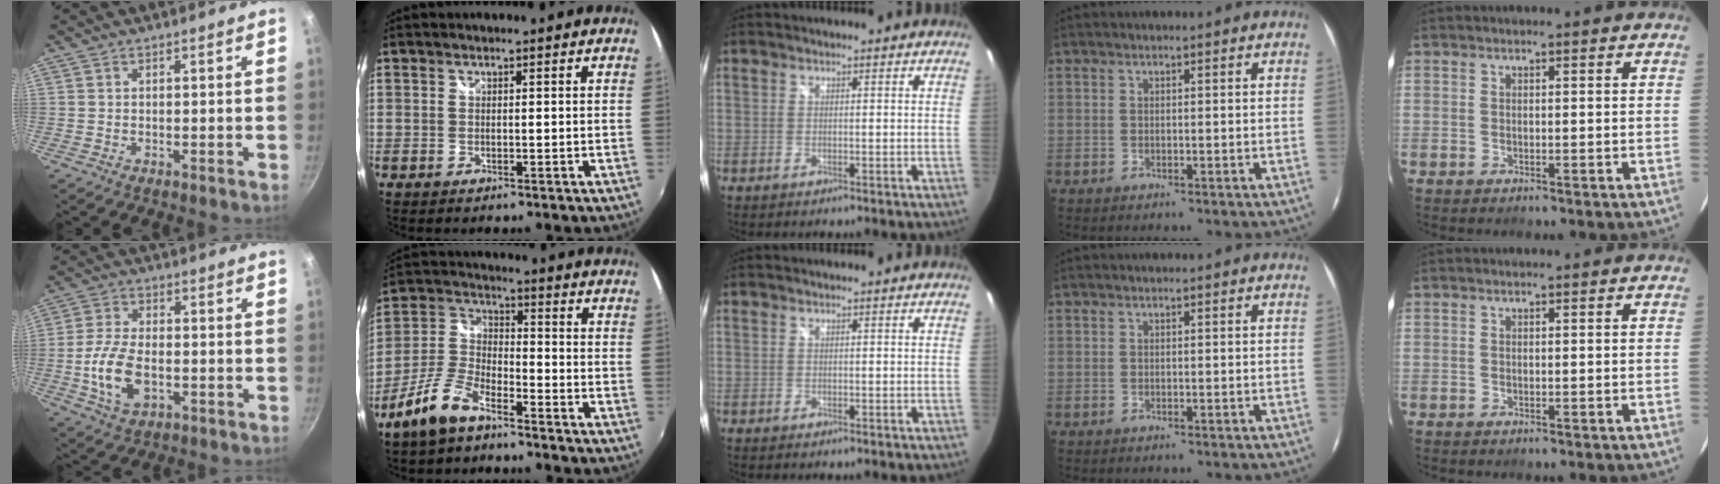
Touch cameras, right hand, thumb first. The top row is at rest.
{"thumb": {"total": 9.9, "force": [-2.3, 5.6, 7.9], "torque": [-0.158, 0.013, -0.045]}, "index": {"total": 9.9, "force": [-7.0, 3.7, 6.0], "torque": [-0.143, 0.005, -0.140]}}